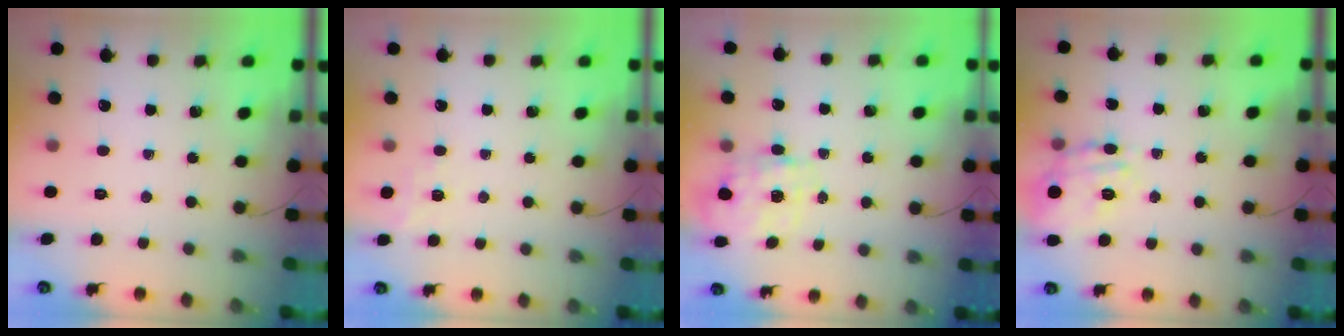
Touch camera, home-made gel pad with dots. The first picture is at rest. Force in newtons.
{"total": 4.5, "press": 4.3, "slide": 1.5}
{"total": 4.0, "press": 3.9, "slide": 0.9}
{"total": 8.1, "press": 7.9, "slide": 1.4}